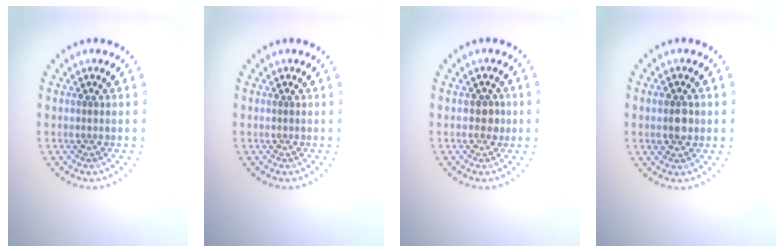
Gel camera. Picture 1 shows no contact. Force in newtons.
{"total": 0.0}
{"total": 1.3, "press": 1.2, "slide": 0.5}
{"total": 2.6, "press": 2.5, "slide": 0.3}